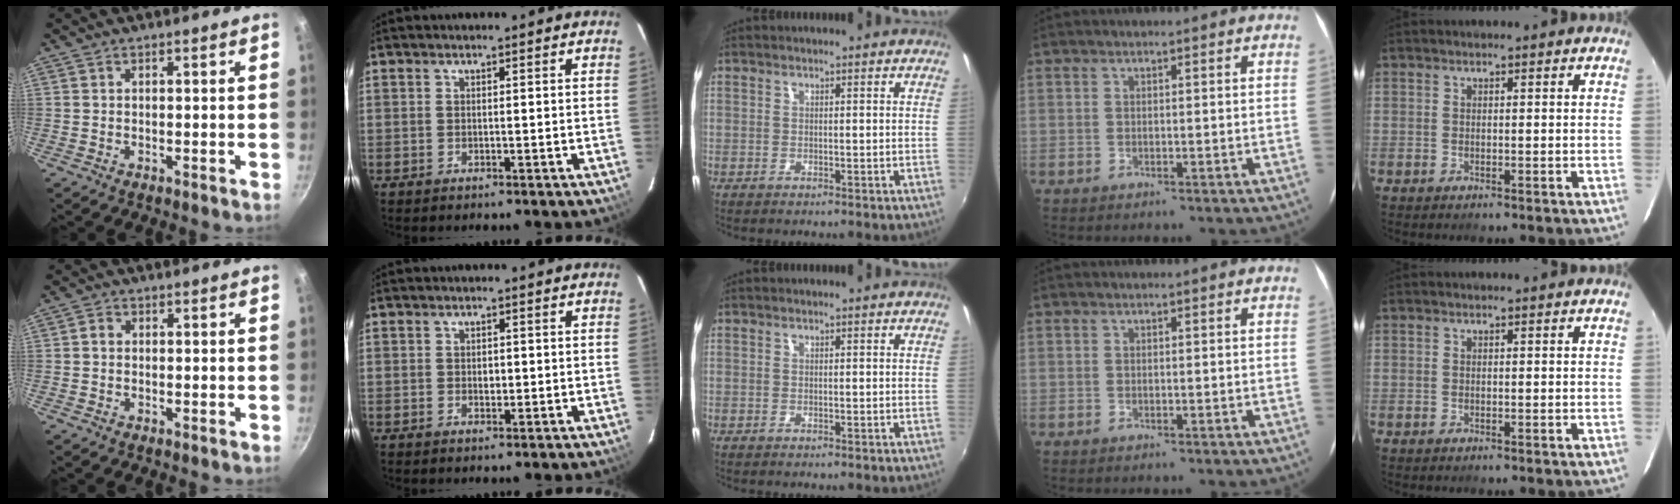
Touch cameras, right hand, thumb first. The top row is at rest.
{"thumb": {"total": 1.5, "force": [-0.1, 1.3, 0.8], "torque": [-0.015, 0.007, -0.005]}, "index": {"total": 1.3, "force": [-0.2, 1.0, 0.9], "torque": [-0.015, 0.003, -0.003]}}